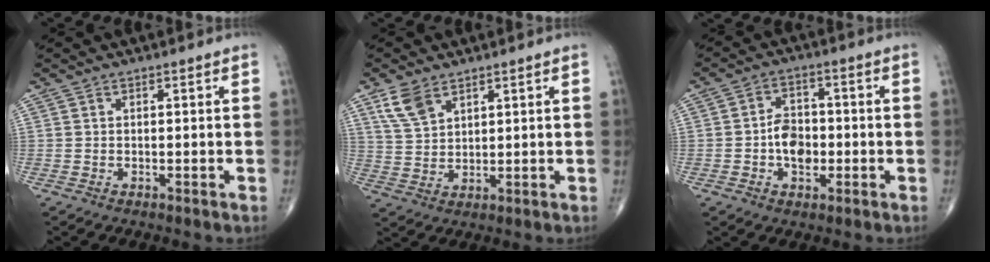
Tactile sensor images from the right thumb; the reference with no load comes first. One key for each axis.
{"total": 5.9, "fx": 3.8, "fy": 3.1, "fz": 3.3, "tx": -0.061, "ty": -0.014, "tz": 0.085}
{"total": 6.5, "fx": -1.2, "fy": 4.5, "fz": 4.6, "tx": -0.054, "ty": 0.014, "tz": -0.025}